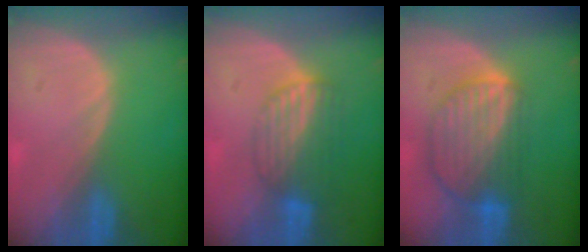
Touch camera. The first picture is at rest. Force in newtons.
{"total": 6.8, "press": 6.1, "slide": 3.1}
{"total": 9.2, "press": 7.9, "slide": 4.7}